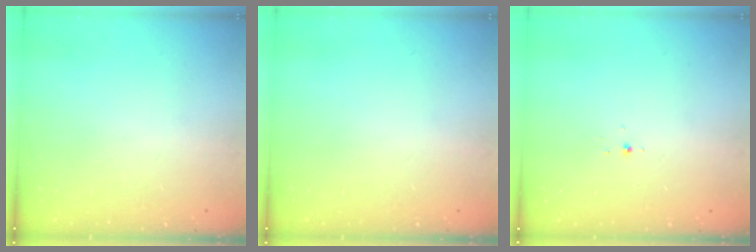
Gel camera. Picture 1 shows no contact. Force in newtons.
{"total": 0.0}
{"total": 3.0, "press": 2.9, "slide": 0.8}